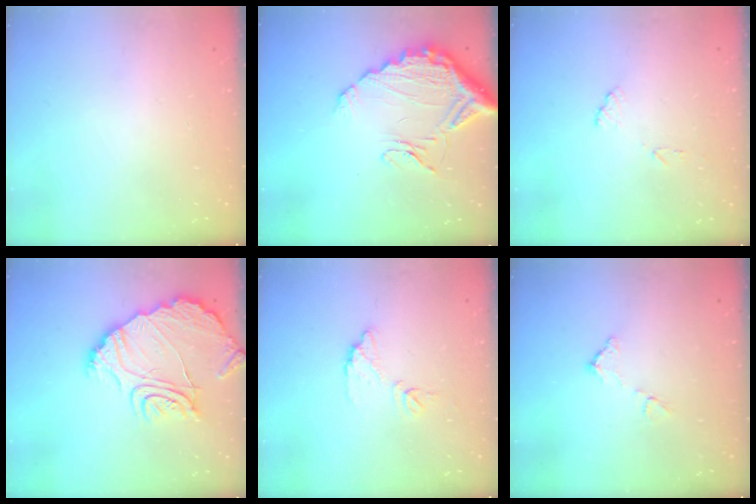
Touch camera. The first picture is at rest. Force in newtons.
{"total": 15.0, "press": 15.0, "slide": 1.2}
{"total": 7.0, "press": 7.0, "slide": 0.6}
{"total": 15.7, "press": 15.6, "slide": 1.7}
{"total": 7.2, "press": 7.2, "slide": 0.3}
{"total": 7.3, "press": 7.3, "slide": 0.4}